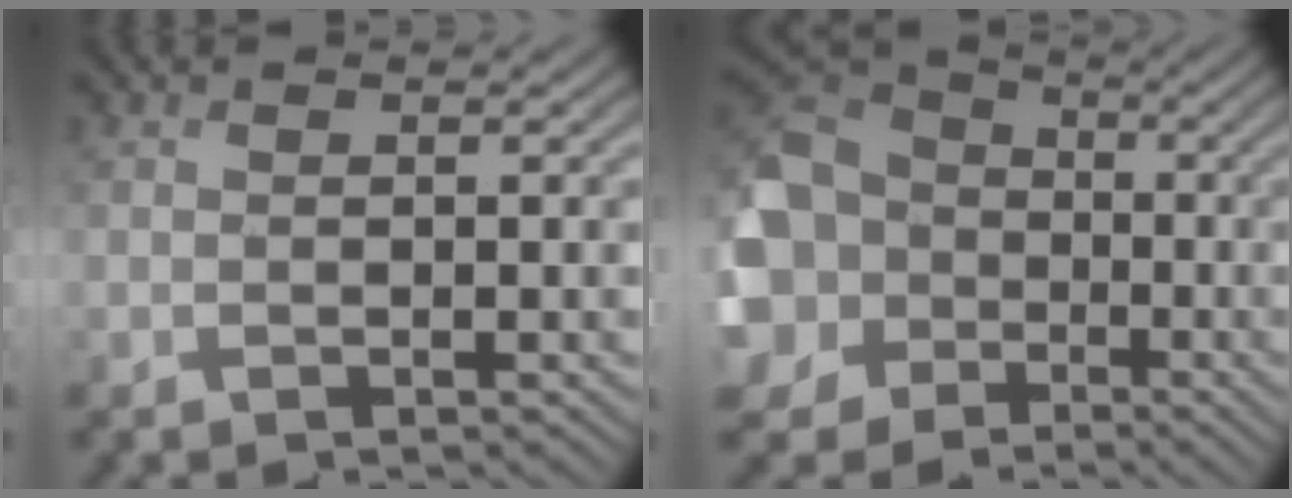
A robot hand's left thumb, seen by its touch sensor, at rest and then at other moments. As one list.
[{"total": 15.3, "force": [-1.9, 13.4, 7.1], "torque": [-0.233, -0.018, -0.073]}]